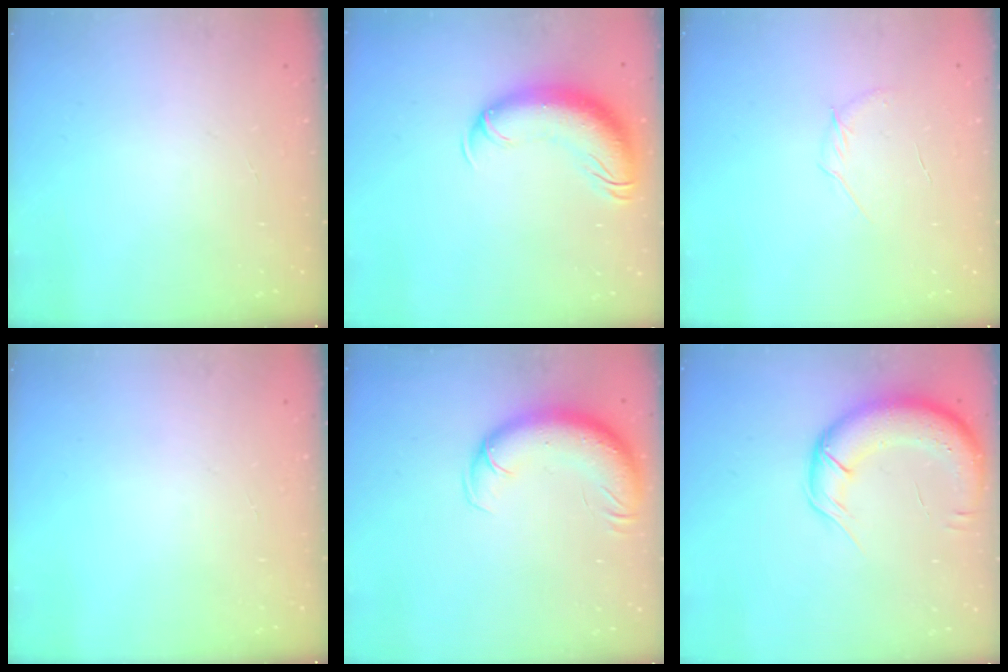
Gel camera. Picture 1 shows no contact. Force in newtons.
{"total": 14.6, "press": 14.3, "slide": 3.2}
{"total": 5.8, "press": 5.6, "slide": 1.6}
{"total": 0.0}
{"total": 13.6, "press": 13.1, "slide": 3.5}
{"total": 14.3, "press": 13.8, "slide": 3.5}